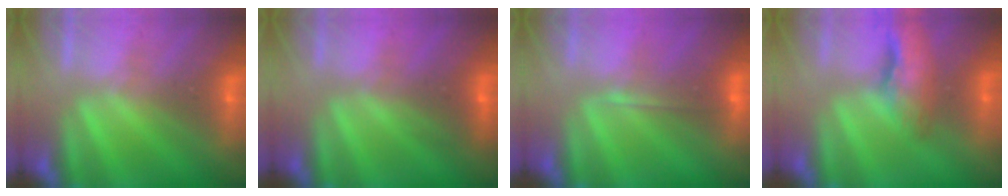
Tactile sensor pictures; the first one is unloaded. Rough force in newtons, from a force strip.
{"total": 2.6}
{"total": 2.0}
{"total": 5.3}